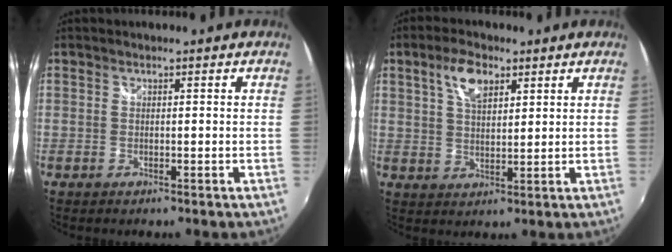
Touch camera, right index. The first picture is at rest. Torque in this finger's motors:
{"motor_torque": [0.11, 0.07, 0.12, 0.08]}